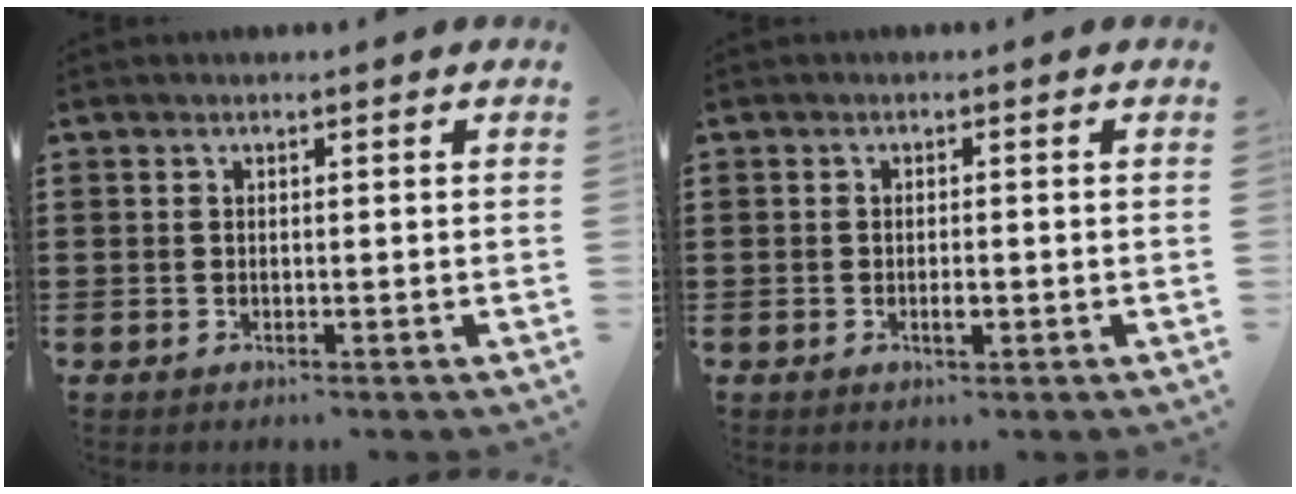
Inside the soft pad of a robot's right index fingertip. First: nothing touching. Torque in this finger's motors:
{"motor_torque": [-0.01, 0.04, 0.06, 0.02]}